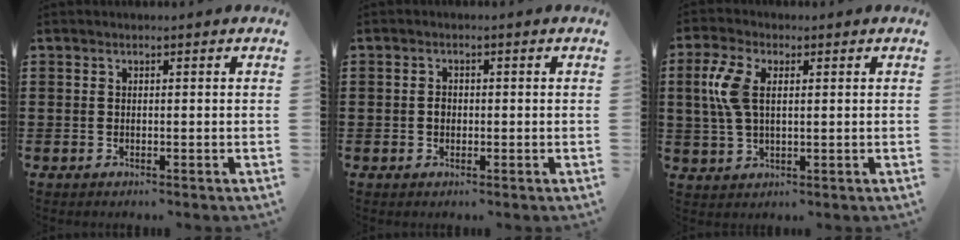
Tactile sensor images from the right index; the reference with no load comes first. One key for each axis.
{"total": 1.3, "fx": -0.2, "fy": 1.0, "fz": 0.9, "tx": -0.018, "ty": 0.004, "tz": -0.005}
{"total": 6.6, "fx": 1.3, "fy": 3.4, "fz": 5.5, "tx": -0.144, "ty": 0.002, "tz": 0.014}